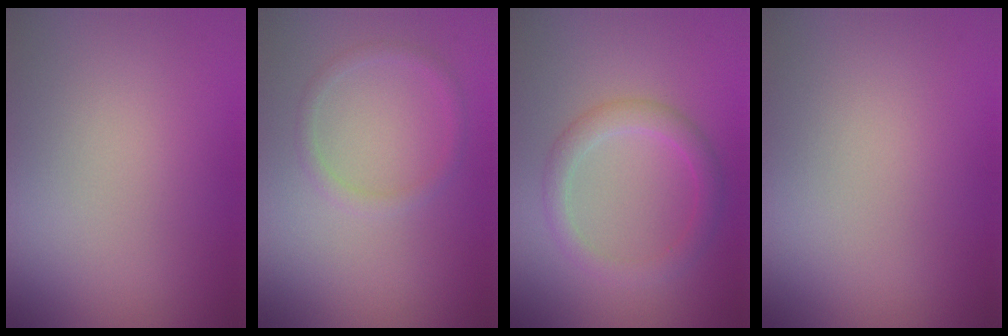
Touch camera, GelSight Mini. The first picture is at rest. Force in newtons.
{"total": 1.2, "press": 1.2, "slide": 0.0}
{"total": 2.6, "press": 2.6, "slide": 0.1}
{"total": 0.0}